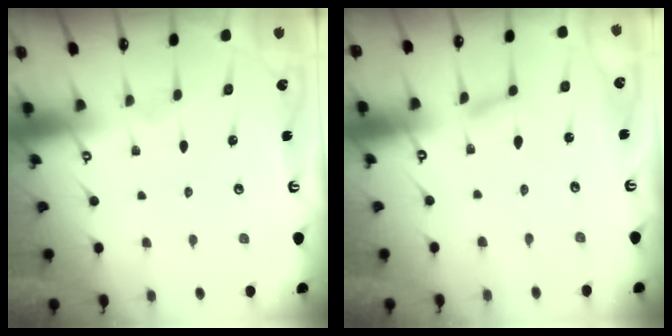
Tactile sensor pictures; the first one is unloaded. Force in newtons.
{"total": 2.0, "press": 1.9, "slide": 0.3}